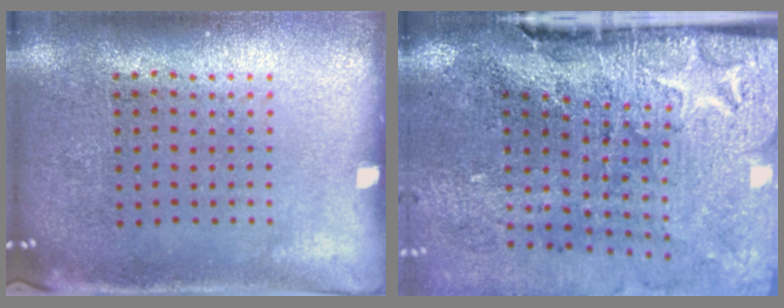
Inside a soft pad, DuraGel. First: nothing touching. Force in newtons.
{"total": 4.8, "press": 3.8, "slide": 2.9}